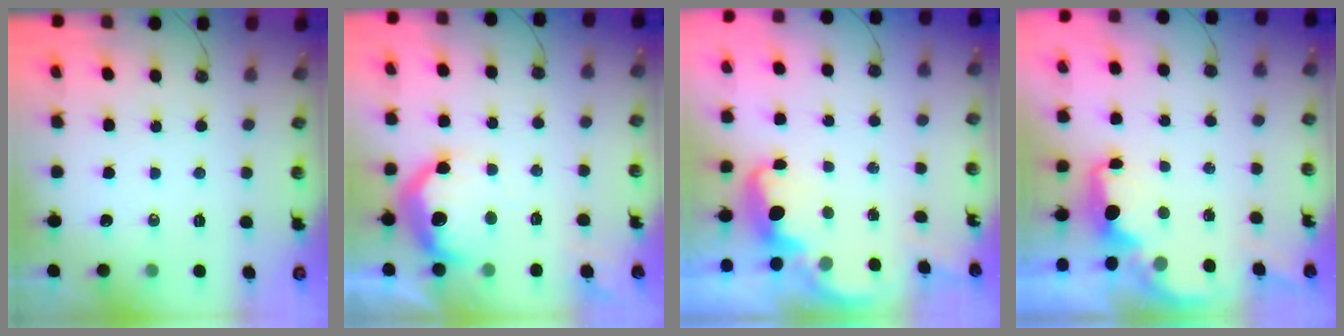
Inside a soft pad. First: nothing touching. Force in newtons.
{"total": 12.0, "press": 12.0, "slide": 0.6}
{"total": 2.9, "press": 2.9, "slide": 0.6}
{"total": 2.0, "press": 1.8, "slide": 0.8}